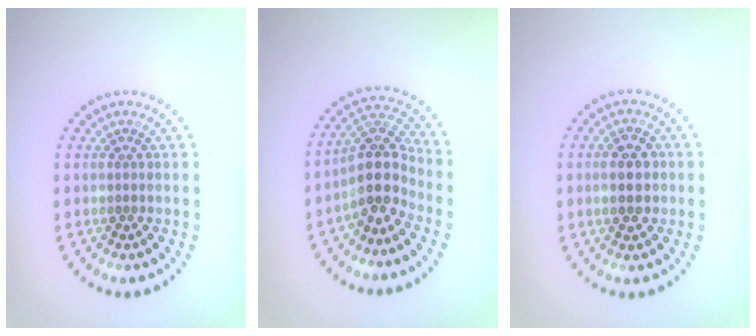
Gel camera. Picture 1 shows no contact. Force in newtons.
{"total": 4.3, "press": 3.4, "slide": 2.5}
{"total": 2.8, "press": 2.8, "slide": 0.1}